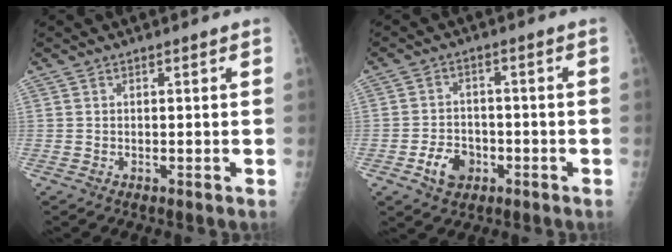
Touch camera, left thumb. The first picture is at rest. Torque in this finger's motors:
{"motor_torque": [-0.10, 0.12, 0.13, 0.03, 0.00]}